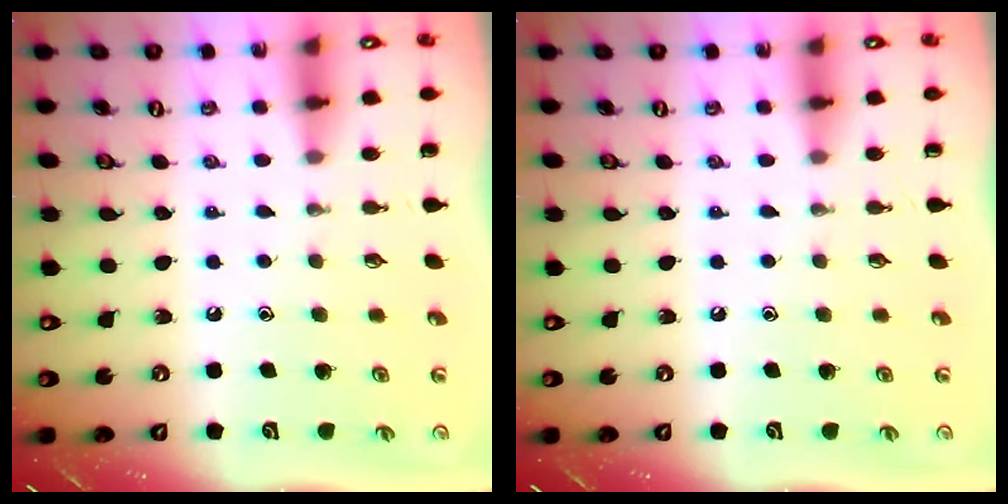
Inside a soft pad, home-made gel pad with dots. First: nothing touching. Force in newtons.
{"total": 0.0}